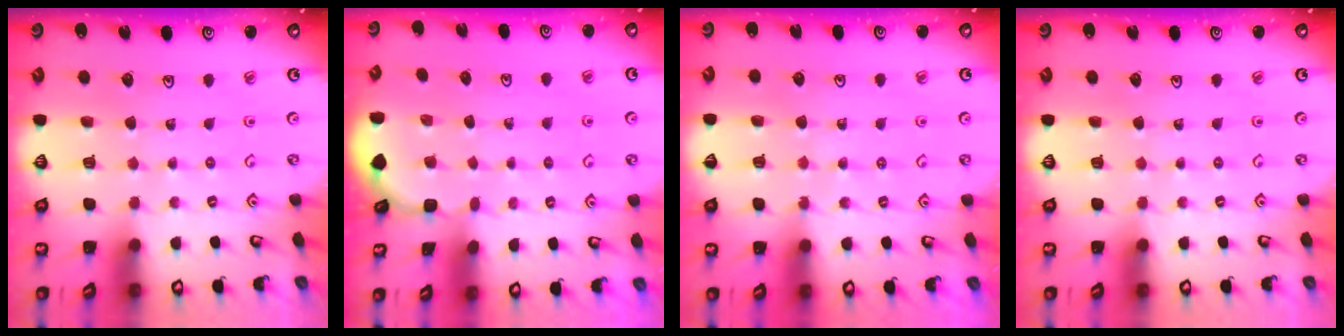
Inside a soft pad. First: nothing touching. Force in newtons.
{"total": 1.3, "press": 1.3, "slide": 0.1}
{"total": 4.2, "press": 4.0, "slide": 1.4}
{"total": 0.0}